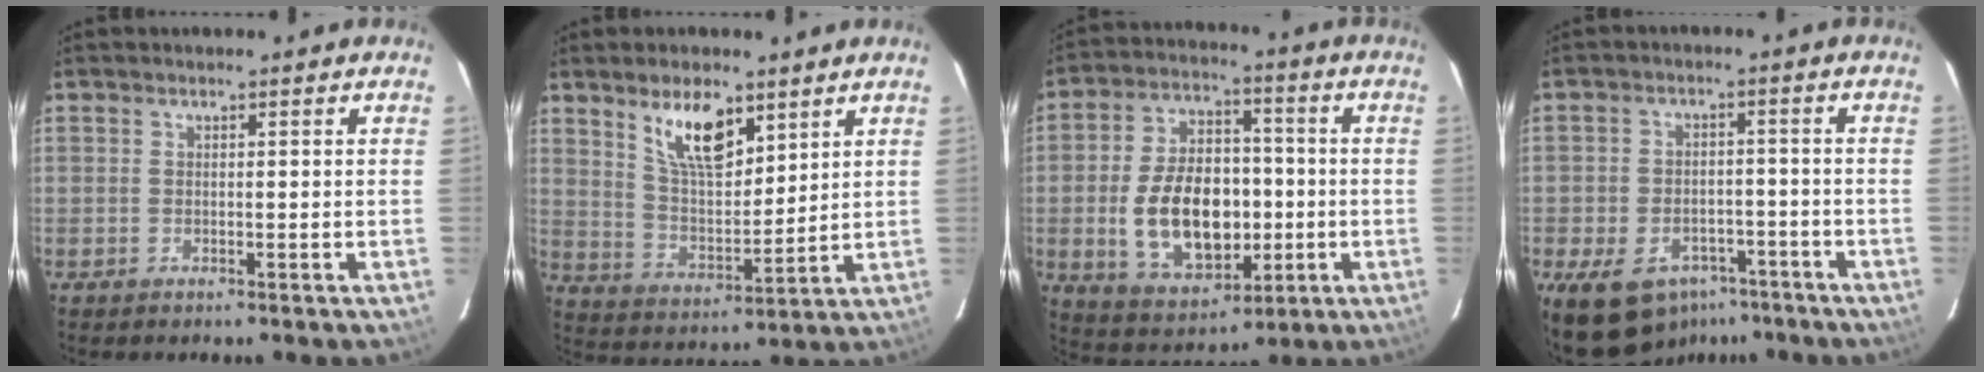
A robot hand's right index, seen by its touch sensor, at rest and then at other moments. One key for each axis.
{"total": 11.2, "fx": 6.9, "fy": 4.6, "fz": 7.6, "tx": -0.130, "ty": -0.001, "tz": 0.136}
{"total": 16.7, "fx": -2.6, "fy": 10.5, "fz": 12.7, "tx": -0.258, "ty": 0.013, "tz": -0.022}
{"total": 13.0, "fx": -8.2, "fy": 8.3, "fz": 5.8, "tx": -0.141, "ty": 0.005, "tz": -0.108}